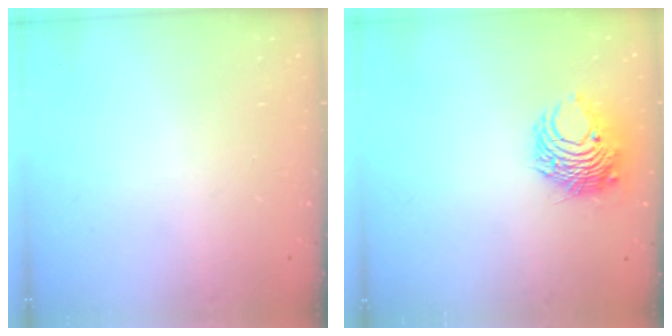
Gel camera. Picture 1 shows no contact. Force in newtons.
{"total": 8.1, "press": 8.0, "slide": 1.1}